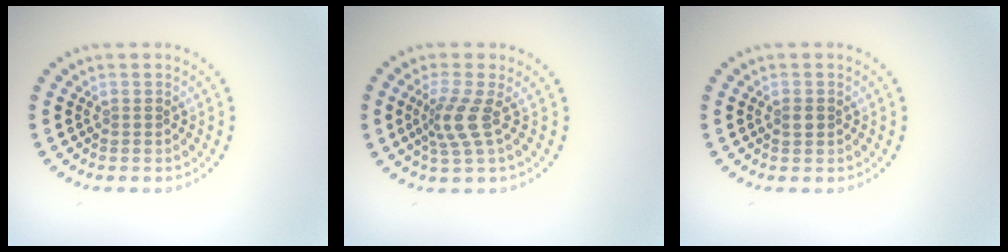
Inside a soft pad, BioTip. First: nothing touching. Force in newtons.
{"total": 2.9, "press": 2.0, "slide": 2.0}
{"total": 1.1, "press": 1.1, "slide": 0.1}